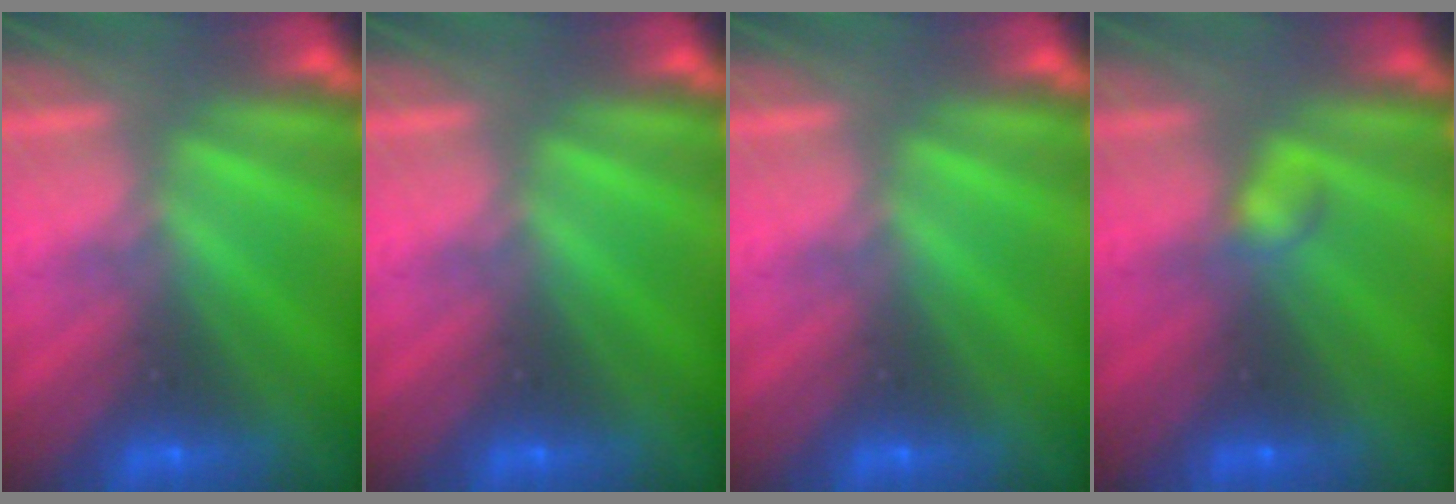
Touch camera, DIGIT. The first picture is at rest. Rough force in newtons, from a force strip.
{"total": 0.0}
{"total": 0.0}
{"total": 2.2}